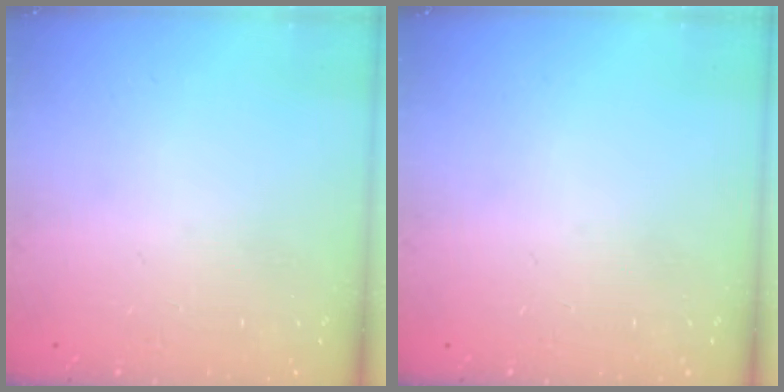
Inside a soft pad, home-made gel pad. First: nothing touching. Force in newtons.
{"total": 0.0}